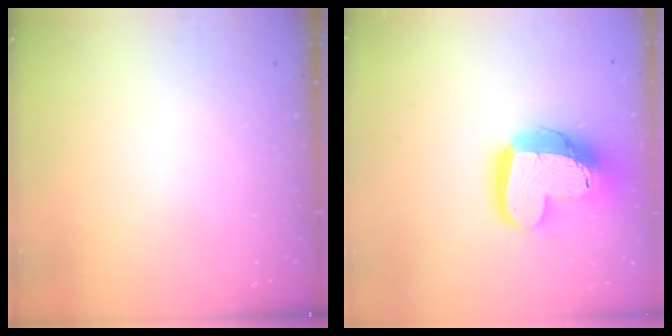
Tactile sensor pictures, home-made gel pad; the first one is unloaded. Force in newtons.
{"total": 19.5, "press": 19.5, "slide": 1.6}